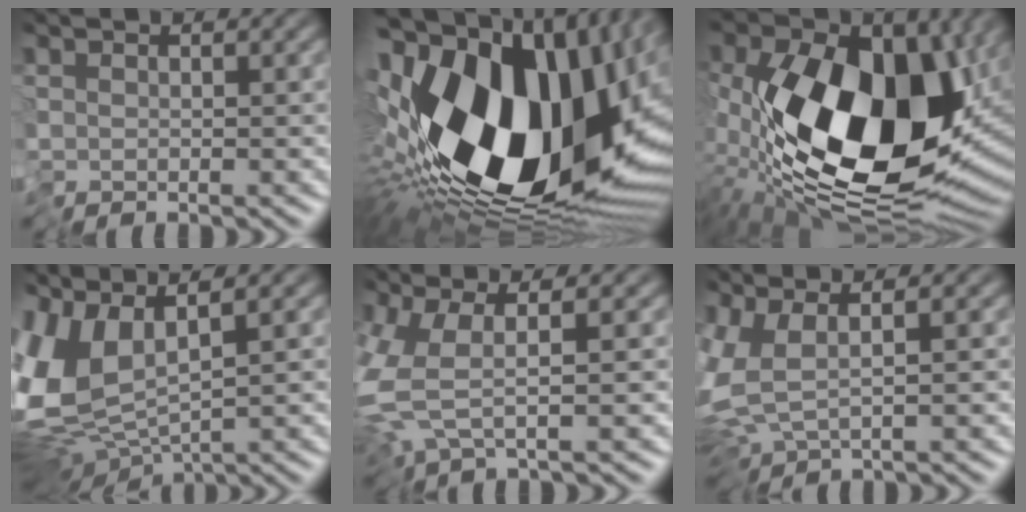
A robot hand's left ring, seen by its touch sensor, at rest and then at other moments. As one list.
[{"total": 21.6, "force": [-1.4, 13.5, 16.8], "torque": [-0.348, -0.067, 0.004]}, {"total": 18.7, "force": [0.4, 12.2, 14.2], "torque": [-0.270, -0.060, 0.014]}, {"total": 9.1, "force": [0.7, 5.0, 7.6], "torque": [-0.202, -0.012, 0.021]}, {"total": 4.9, "force": [-1.3, 1.7, 4.5], "torque": [-0.117, -0.004, -0.030]}, {"total": 4.8, "force": [-0.1, 2.0, 4.4], "torque": [-0.110, -0.009, 0.003]}]